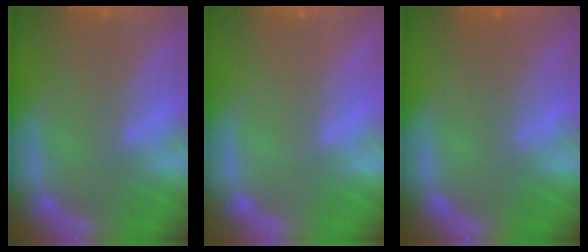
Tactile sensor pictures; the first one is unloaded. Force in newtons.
{"total": 0.0}
{"total": 1.5}